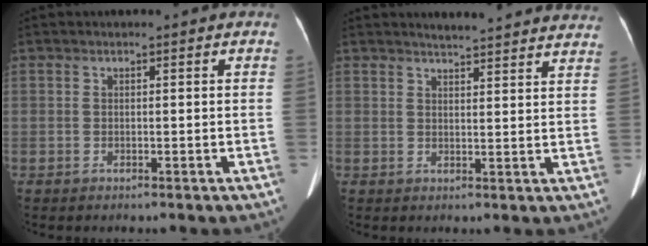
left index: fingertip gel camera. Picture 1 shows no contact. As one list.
[{"total": 15.1, "force": [14.3, 1.5, 4.5], "torque": [-0.050, -0.010, 0.160]}]